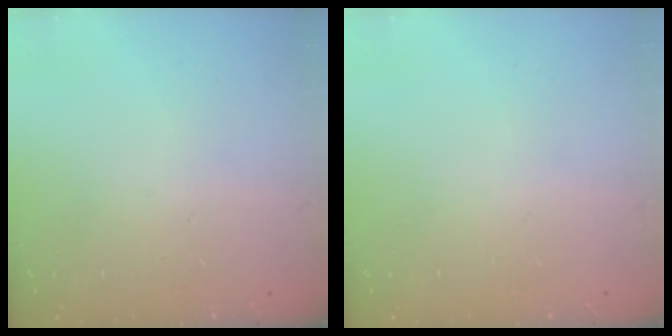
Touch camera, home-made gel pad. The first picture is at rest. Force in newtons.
{"total": 0.0}